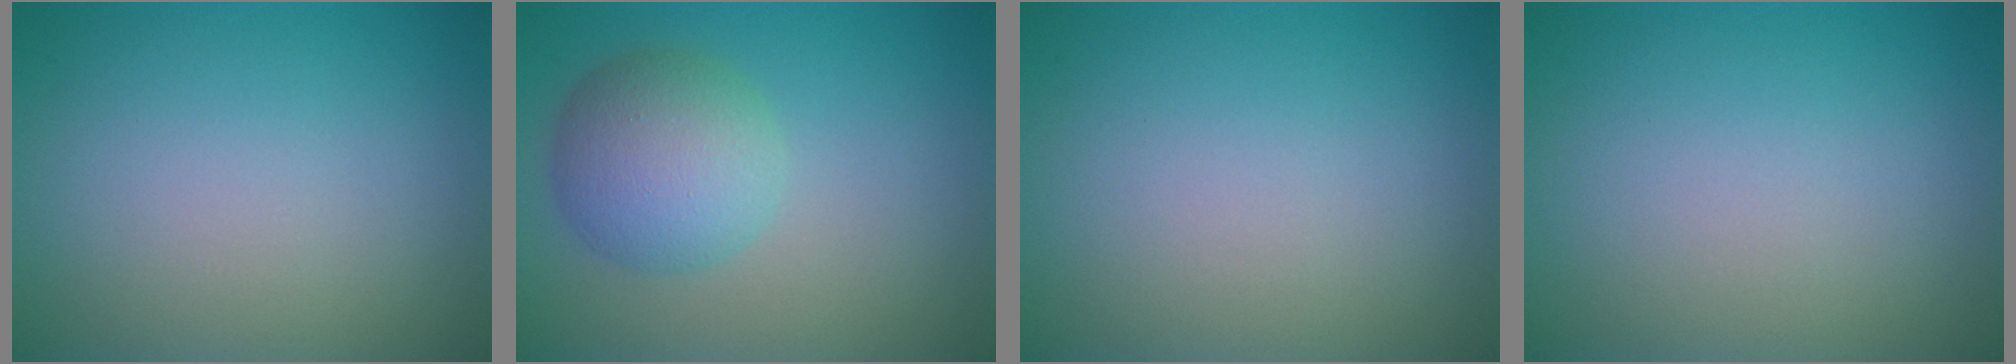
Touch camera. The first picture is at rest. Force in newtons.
{"total": 5.2, "press": 5.2, "slide": 0.2}
{"total": 0.0}
{"total": 0.0}